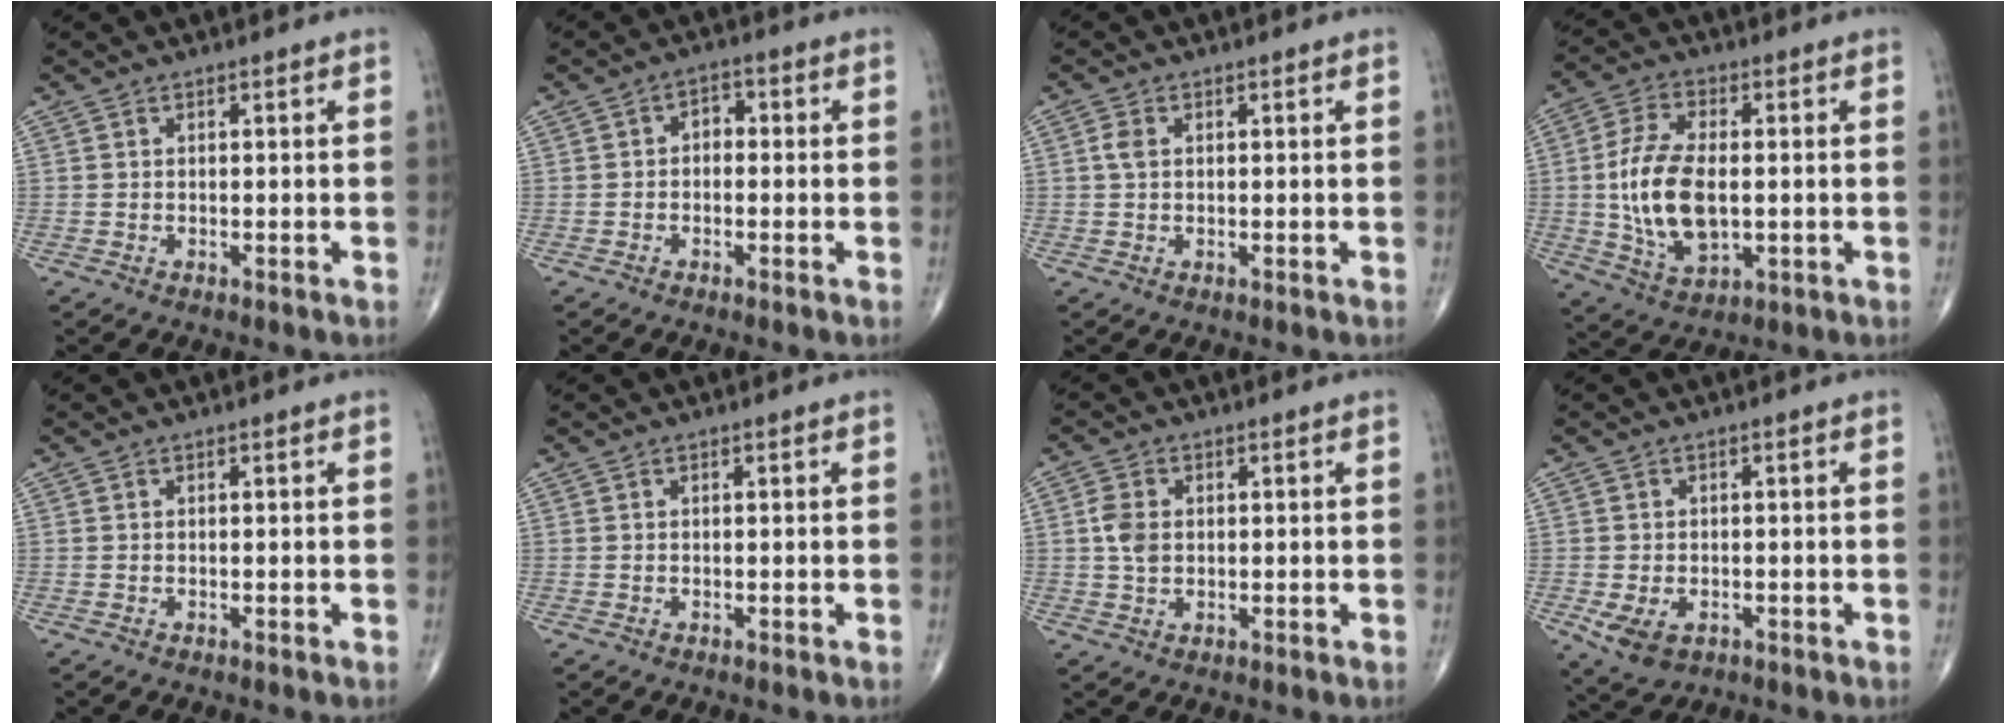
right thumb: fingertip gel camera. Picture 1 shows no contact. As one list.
[{"total": 2.9, "force": [-0.3, 2.1, 1.9], "torque": [-0.012, 0.013, -0.017]}, {"total": 1.9, "force": [0.4, 1.2, 1.4], "torque": [-0.031, 0.005, 0.006]}, {"total": 14.1, "force": [-0.5, 7.5, 11.9], "torque": [-0.231, -0.002, -0.004]}, {"total": 0.0}, {"total": 0.0}, {"total": 4.1, "force": [0.4, 3.0, 2.8], "torque": [-0.051, 0.001, 0.004]}, {"total": 5.6, "force": [-1.9, 3.7, 3.7], "torque": [-0.068, 0.000, -0.023]}]